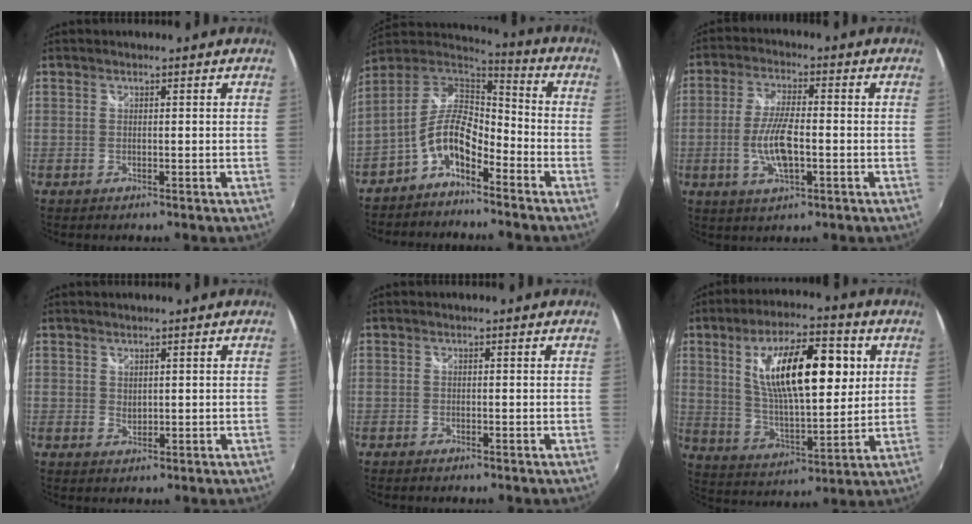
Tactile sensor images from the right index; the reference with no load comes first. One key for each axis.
{"total": 10.3, "fx": -5.5, "fy": 4.7, "fz": 7.3, "tx": -0.153, "ty": 0.016, "tz": -0.107}
{"total": 8.5, "fx": -2.0, "fy": 2.6, "fz": 7.8, "tx": -0.159, "ty": -0.003, "tz": -0.037}
{"total": 1.1, "fx": 0.7, "fy": 0.8, "fz": 0.3, "tx": -0.002, "ty": 0.001, "tz": 0.013}
{"total": 0.9, "fx": -0.8, "fy": 0.4, "fz": 0.3, "tx": -0.009, "ty": -0.003, "tz": -0.016}
{"total": 18.5, "fx": 5.4, "fy": 6.7, "fz": 16.4, "tx": -0.282, "ty": 0.013, "tz": 0.097}